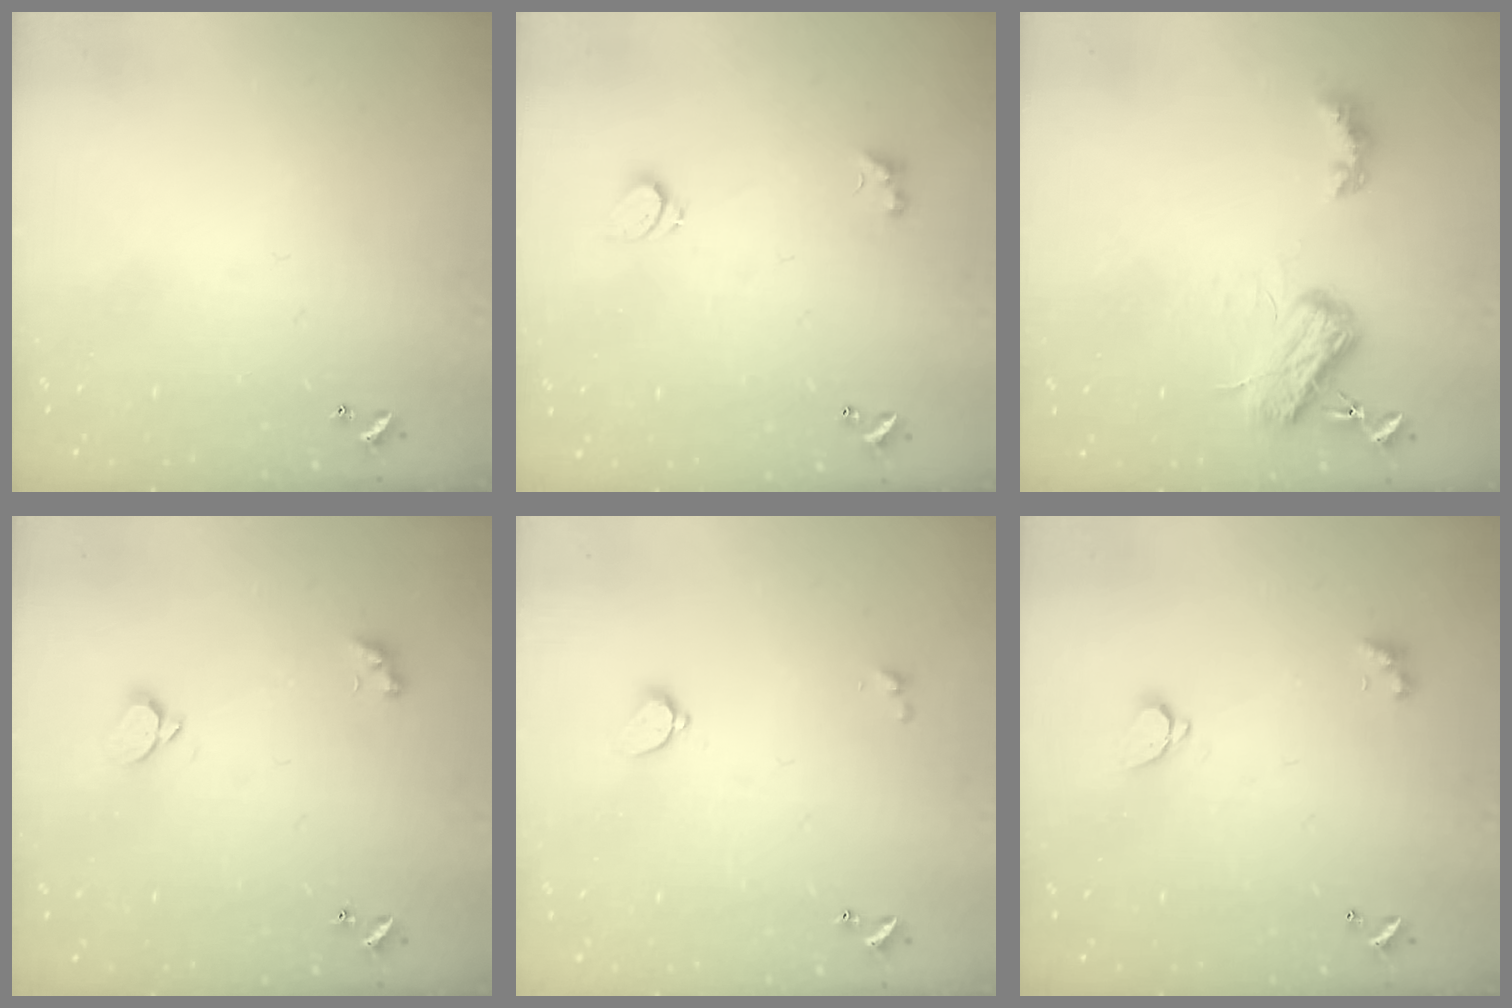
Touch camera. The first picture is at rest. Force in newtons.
{"total": 2.2, "press": 2.1, "slide": 0.6}
{"total": 5.3, "press": 5.2, "slide": 0.8}
{"total": 1.8, "press": 1.6, "slide": 0.8}
{"total": 1.7, "press": 1.6, "slide": 0.5}
{"total": 1.7, "press": 1.7, "slide": 0.3}